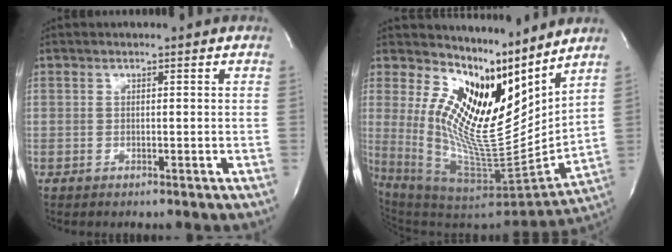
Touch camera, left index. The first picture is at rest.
{"total": 14.3, "force": [10.2, 2.9, 9.6], "torque": [-0.153, -0.039, 0.193]}